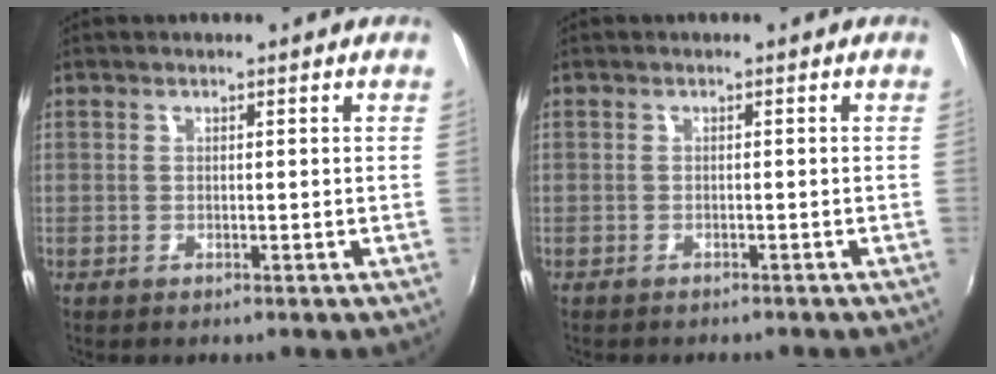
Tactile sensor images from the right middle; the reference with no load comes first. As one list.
[{"total": 2.0, "force": [-1.9, 0.5, 0.6], "torque": [-0.020, -0.011, -0.027]}]